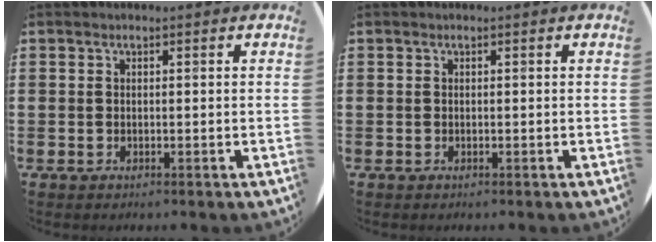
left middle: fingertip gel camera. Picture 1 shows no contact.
{"total": 0.0}